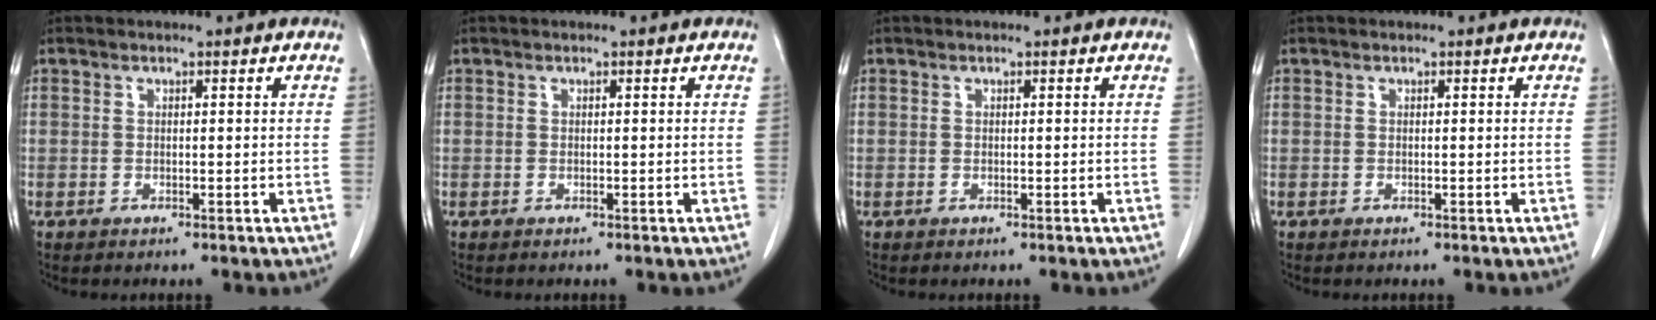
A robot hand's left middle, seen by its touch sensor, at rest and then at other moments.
{"total": 0.0}
{"total": 0.0}
{"total": 0.0}